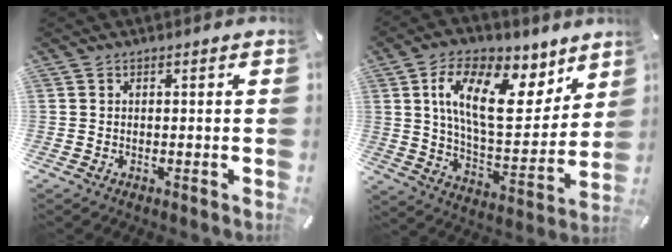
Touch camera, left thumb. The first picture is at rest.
{"total": 19.4, "force": [9.0, 9.9, 14.0], "torque": [-0.232, -0.037, 0.152]}